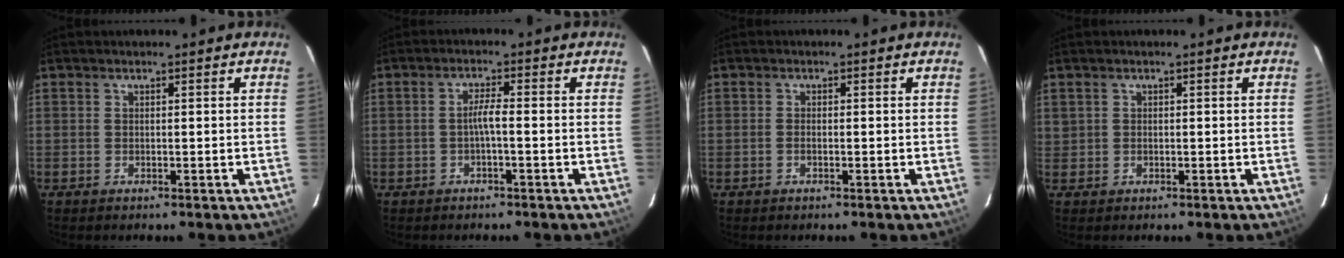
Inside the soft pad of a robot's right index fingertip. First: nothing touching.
{"total": 2.3, "force": [-0.8, -0.1, 2.2], "torque": [-0.042, 0.005, -0.015]}
{"total": 0.7, "force": [-0.3, 0.4, 0.5], "torque": [-0.011, 0.001, -0.006]}
{"total": 0.8, "force": [0.2, 0.8, 0.0], "torque": [0.003, 0.003, 0.004]}